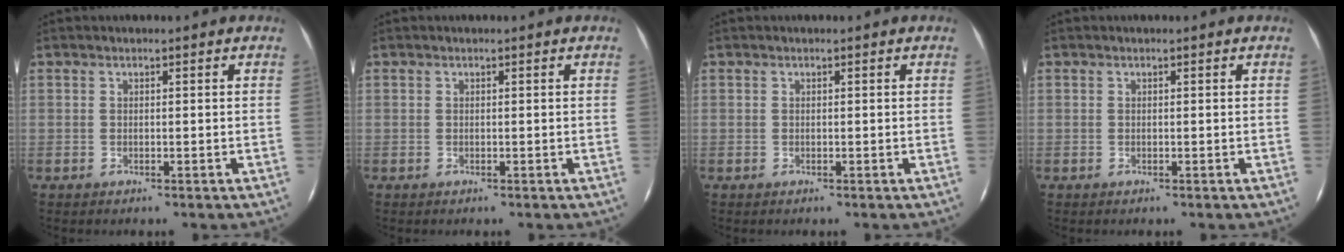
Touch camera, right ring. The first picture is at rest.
{"total": 0.0}
{"total": 0.0}
{"total": 0.0}